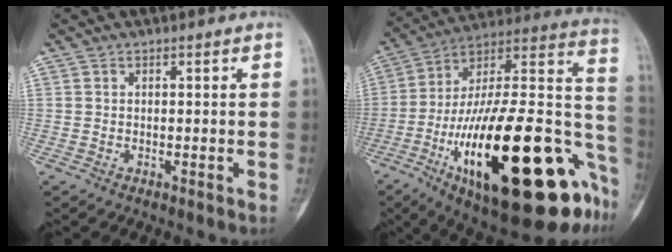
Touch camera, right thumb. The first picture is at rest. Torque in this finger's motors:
{"motor_torque": [2.68, 2.33, 2.38, -0.39, 1.02]}